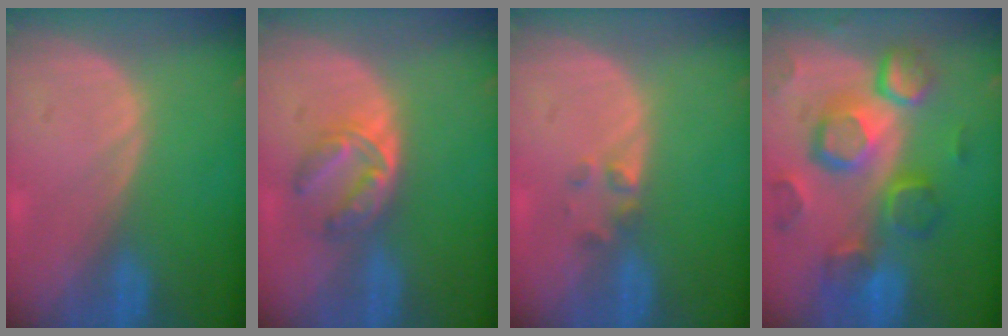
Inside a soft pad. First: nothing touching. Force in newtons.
{"total": 5.3, "press": 5.1, "slide": 1.3}
{"total": 1.9, "press": 1.7, "slide": 0.8}
{"total": 12.3, "press": 10.6, "slide": 6.2}